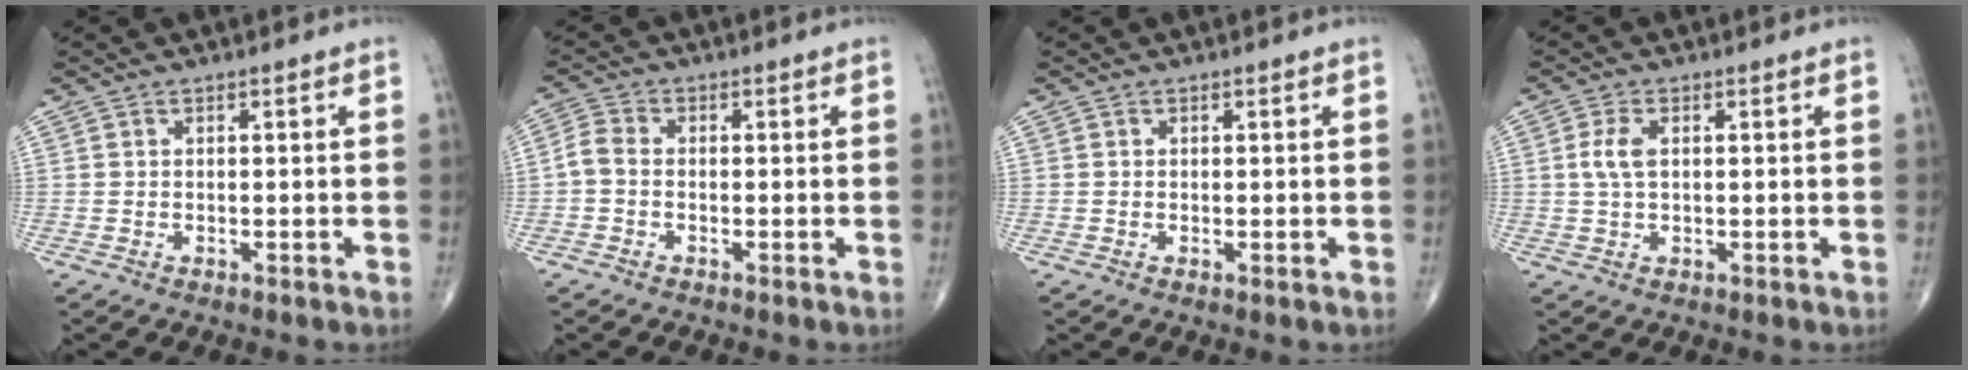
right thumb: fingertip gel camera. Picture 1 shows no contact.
{"total": 3.0, "force": [-0.8, 2.0, 2.2], "torque": [-0.049, 0.009, -0.027]}
{"total": 0.0}
{"total": 3.7, "force": [0.6, 1.9, 3.1], "torque": [-0.076, 0.005, 0.011]}